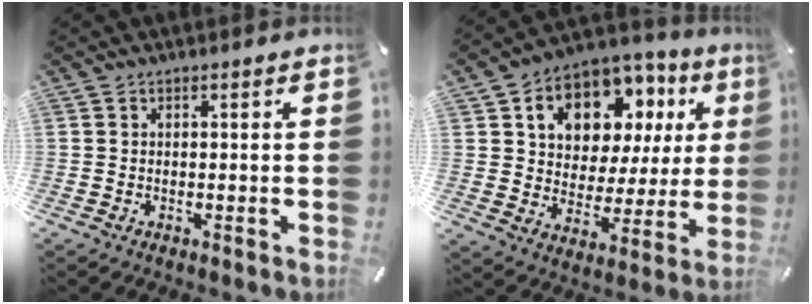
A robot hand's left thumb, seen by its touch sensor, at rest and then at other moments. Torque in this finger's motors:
{"motor_torque": [2.13, 2.07, 1.61, -1.16, 0.23]}